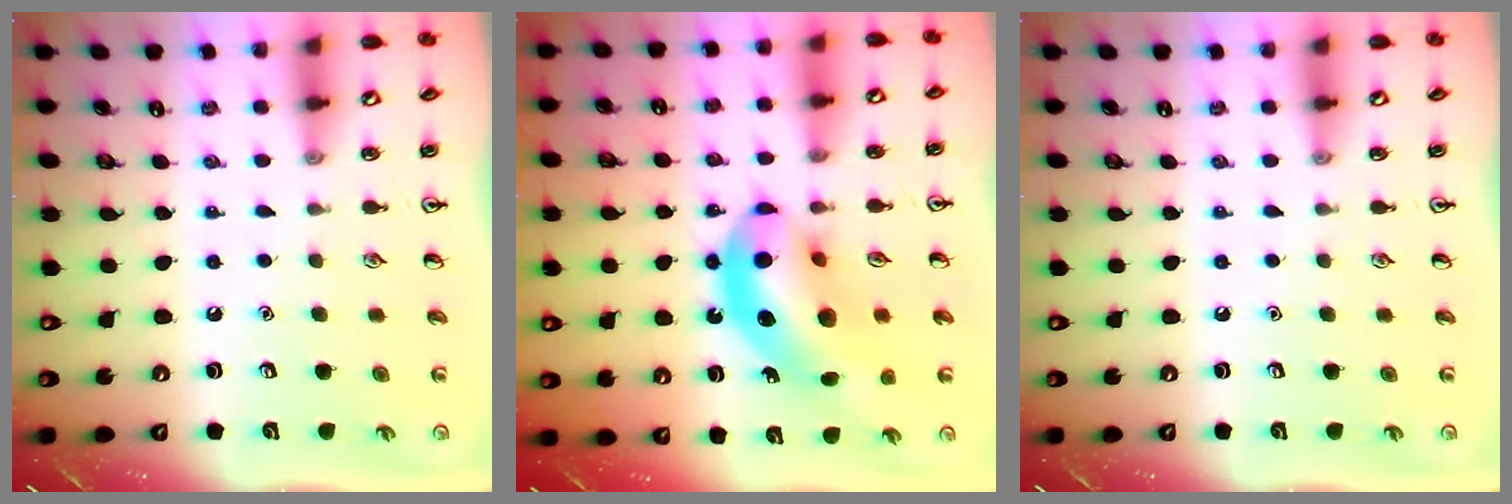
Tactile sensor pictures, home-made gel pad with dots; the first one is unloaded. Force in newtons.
{"total": 15.7, "press": 15.1, "slide": 4.5}
{"total": 0.0}